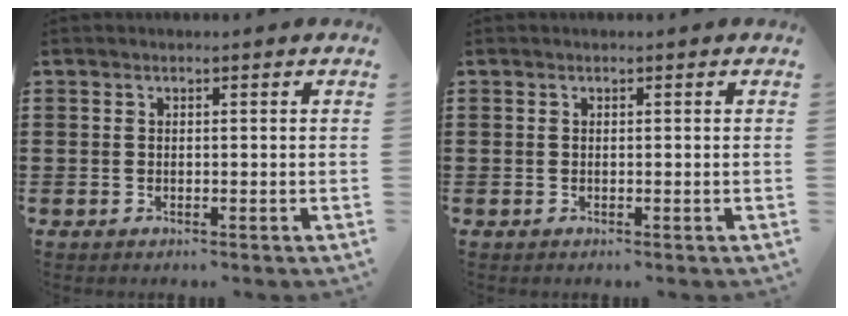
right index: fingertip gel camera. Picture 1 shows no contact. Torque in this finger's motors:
{"motor_torque": [0.23, 0.11, 0.00, 0.01]}